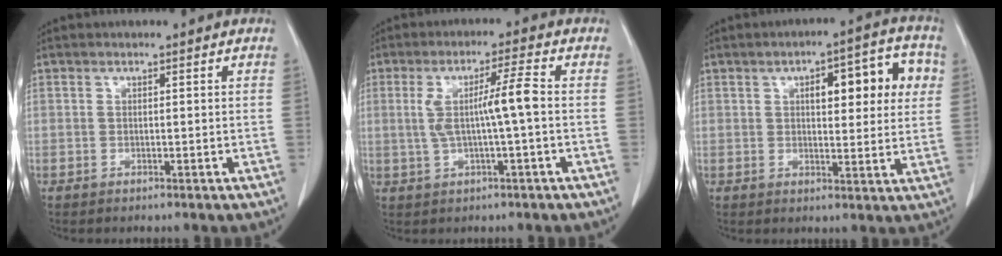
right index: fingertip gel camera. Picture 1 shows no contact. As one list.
[{"total": 7.1, "force": [0.0, 0.2, 7.1], "torque": [-0.137, 0.014, 0.004]}, {"total": 11.9, "force": [3.4, 4.2, 10.6], "torque": [-0.136, 0.031, 0.047]}]